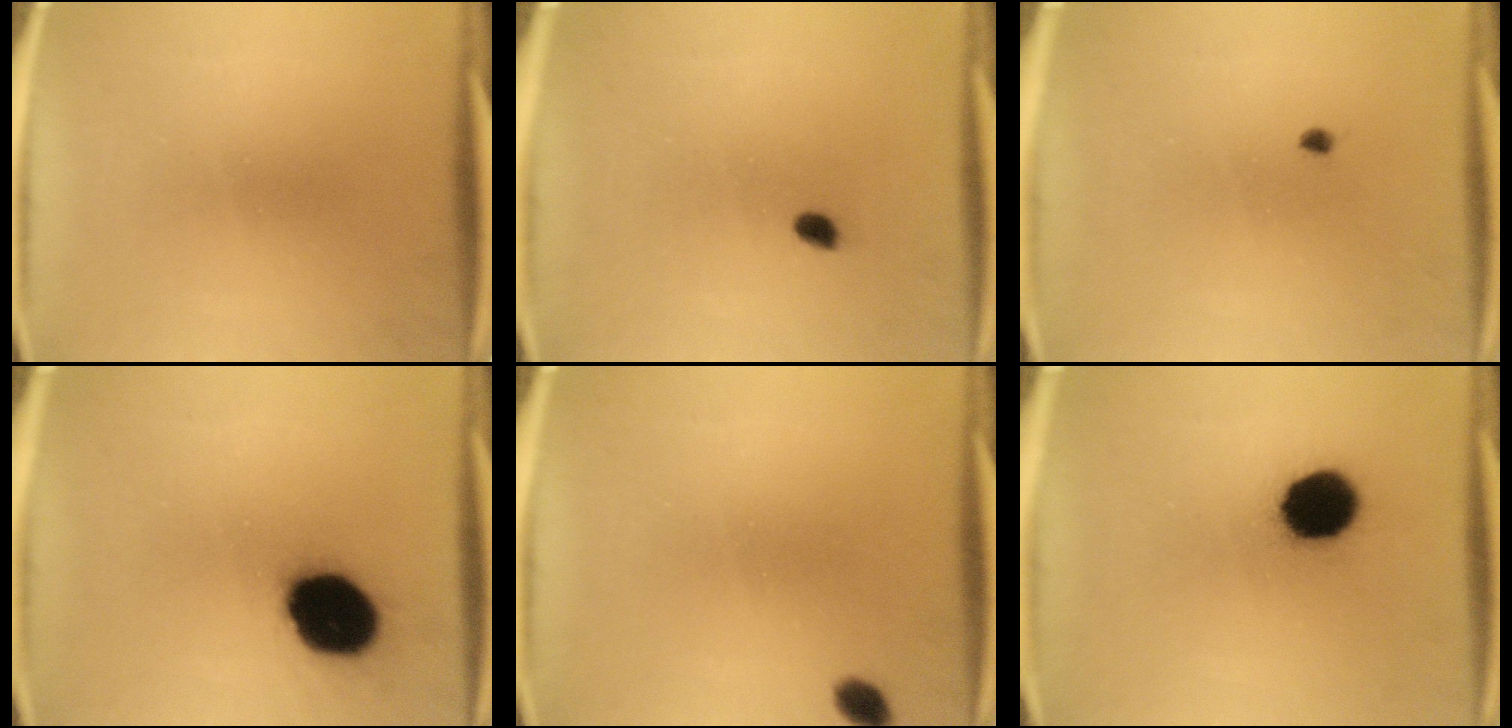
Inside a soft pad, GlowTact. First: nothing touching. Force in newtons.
{"total": 1.6}
{"total": 0.7}
{"total": 18.1}
{"total": 2.3}
{"total": 13.6}